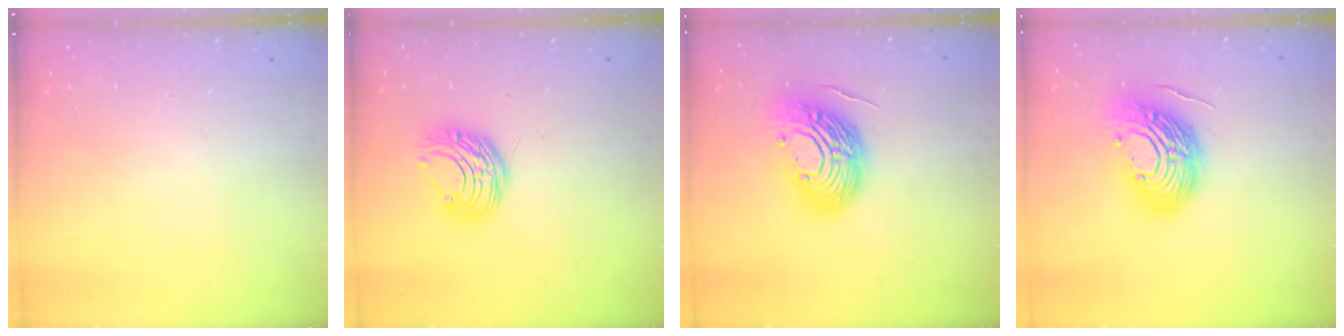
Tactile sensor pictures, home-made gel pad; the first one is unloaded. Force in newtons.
{"total": 9.5, "press": 9.4, "slide": 0.9}
{"total": 15.3, "press": 15.1, "slide": 2.2}
{"total": 15.3, "press": 15.1, "slide": 2.2}